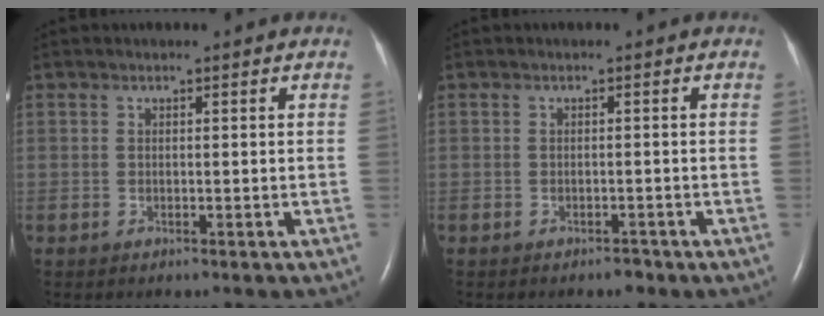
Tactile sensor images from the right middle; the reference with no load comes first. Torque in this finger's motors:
{"motor_torque": [-0.06, 0.09, -0.01, 0.00]}